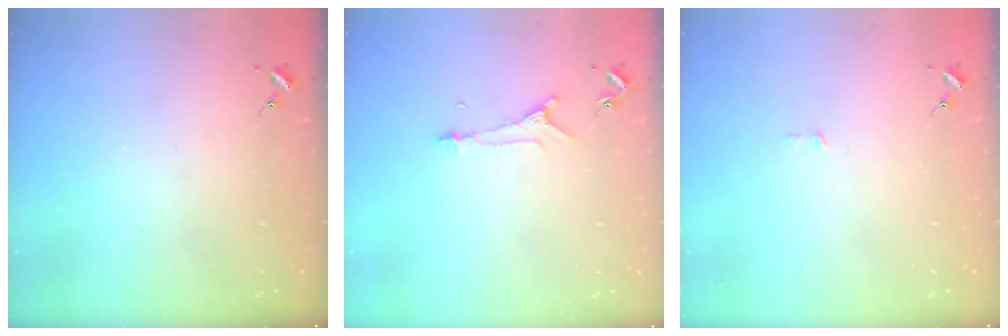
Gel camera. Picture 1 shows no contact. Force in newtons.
{"total": 5.6, "press": 5.6, "slide": 0.5}
{"total": 3.2, "press": 3.2, "slide": 0.2}